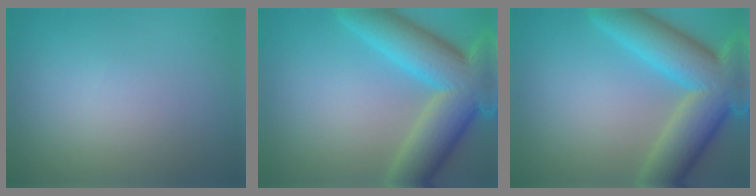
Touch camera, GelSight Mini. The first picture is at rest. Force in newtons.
{"total": 11.8, "press": 11.8, "slide": 0.7}
{"total": 11.8, "press": 11.8, "slide": 0.7}